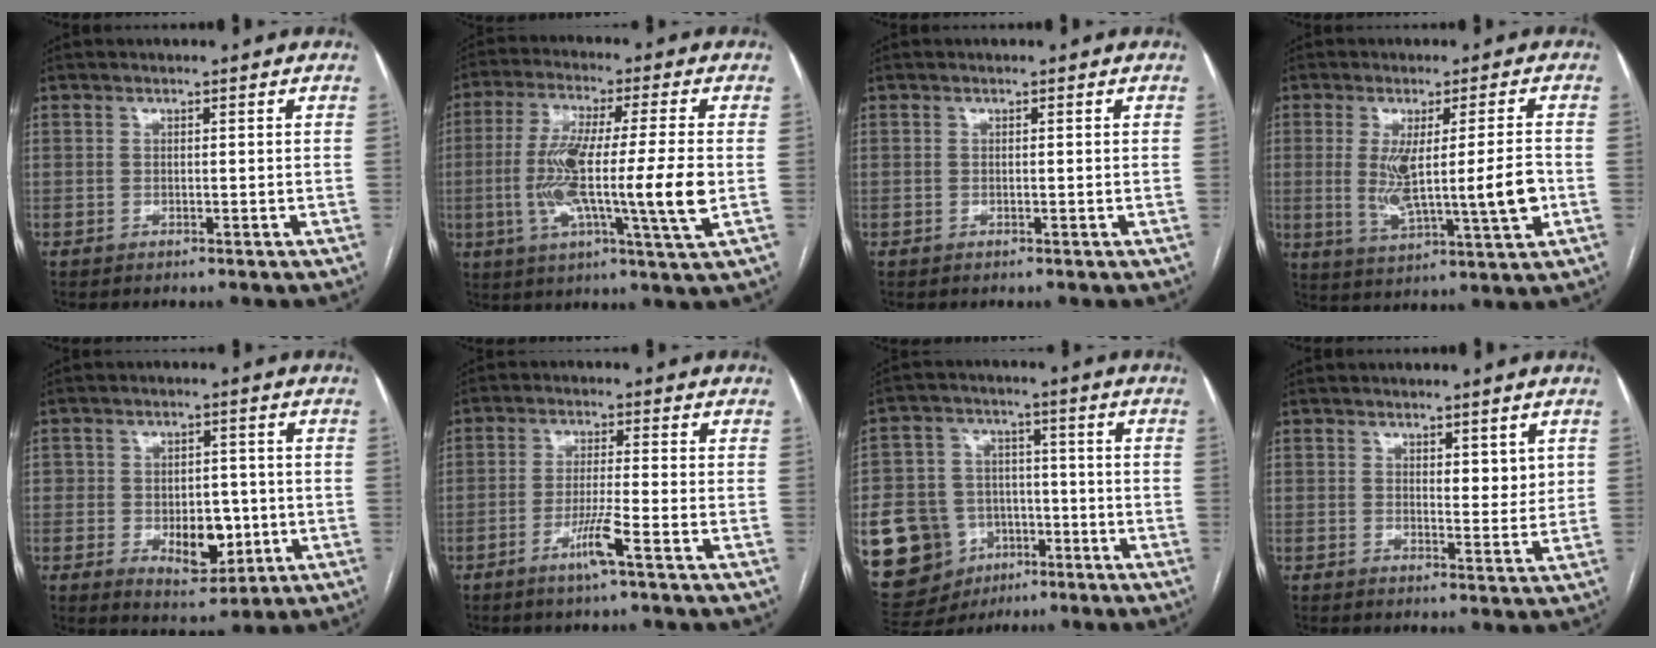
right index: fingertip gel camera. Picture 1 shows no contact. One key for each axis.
{"total": 15.6, "fx": -1.8, "fy": 0.1, "fz": 15.5, "tx": -0.290, "ty": -0.013, "tz": -0.040}
{"total": 0.0}
{"total": 11.1, "fx": -0.7, "fy": 0.7, "fz": 11.1, "tx": -0.195, "ty": -0.009, "tz": -0.004}
{"total": 7.6, "fx": -1.7, "fy": 4.6, "fz": 5.8, "tx": -0.080, "ty": 0.004, "tz": -0.015}
{"total": 5.1, "fx": -2.7, "fy": -0.7, "fz": 4.3, "tx": -0.083, "ty": -0.011, "tz": -0.054}
{"total": 16.6, "fx": -5.6, "fy": 14.4, "fz": 6.1, "tx": -0.149, "ty": 0.040, "tz": -0.080}
{"total": 3.3, "fx": 1.6, "fy": 1.2, "fz": 2.7, "tx": -0.034, "ty": -0.010, "tz": 0.024}